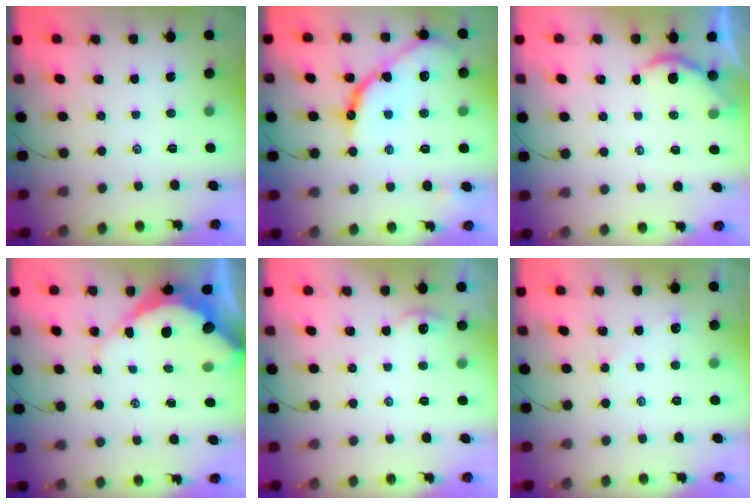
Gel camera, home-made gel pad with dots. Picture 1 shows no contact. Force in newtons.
{"total": 13.8, "press": 13.7, "slide": 1.2}
{"total": 2.2, "press": 2.2, "slide": 0.2}
{"total": 12.2, "press": 12.1, "slide": 1.6}
{"total": 2.4, "press": 2.3, "slide": 0.4}
{"total": 2.3, "press": 2.3, "slide": 0.3}